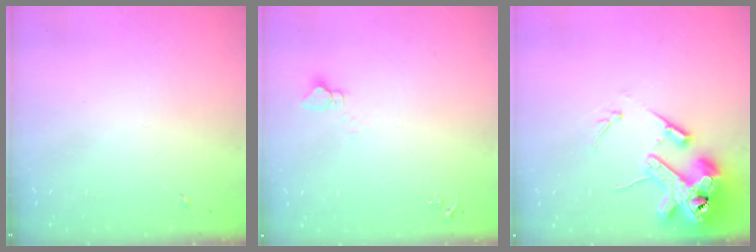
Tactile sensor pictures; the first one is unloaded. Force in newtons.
{"total": 2.7, "press": 2.7, "slide": 0.1}
{"total": 16.0, "press": 15.8, "slide": 2.5}